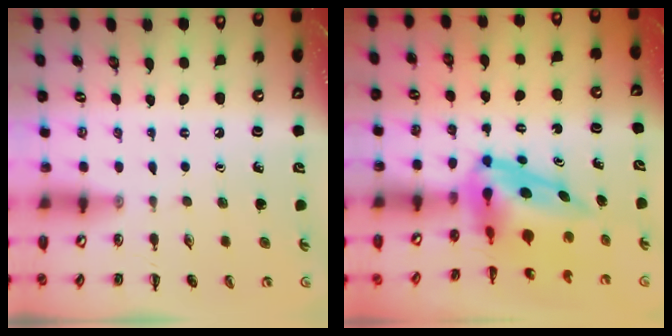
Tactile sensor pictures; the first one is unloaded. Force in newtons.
{"total": 8.2, "press": 7.9, "slide": 2.1}